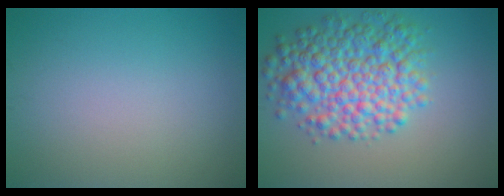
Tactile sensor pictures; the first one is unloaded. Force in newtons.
{"total": 7.7, "press": 7.7, "slide": 0.2}